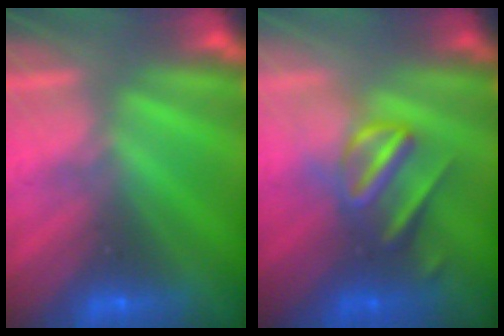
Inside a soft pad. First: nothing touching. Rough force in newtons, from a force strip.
{"total": 3.0}